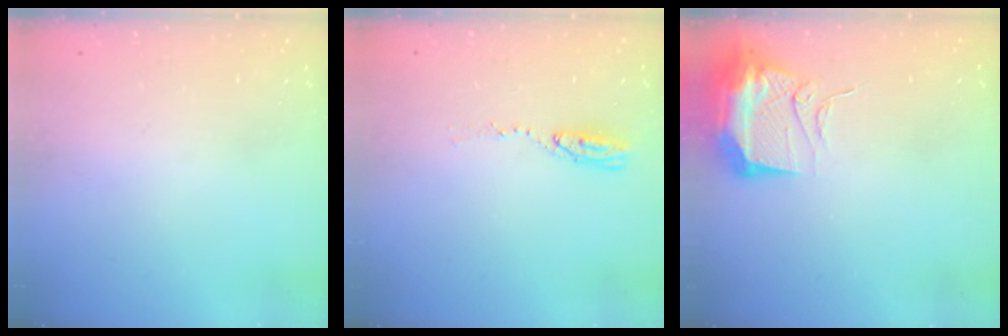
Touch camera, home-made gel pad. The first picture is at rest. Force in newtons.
{"total": 4.8, "press": 4.7, "slide": 0.4}
{"total": 12.6, "press": 12.5, "slide": 1.2}